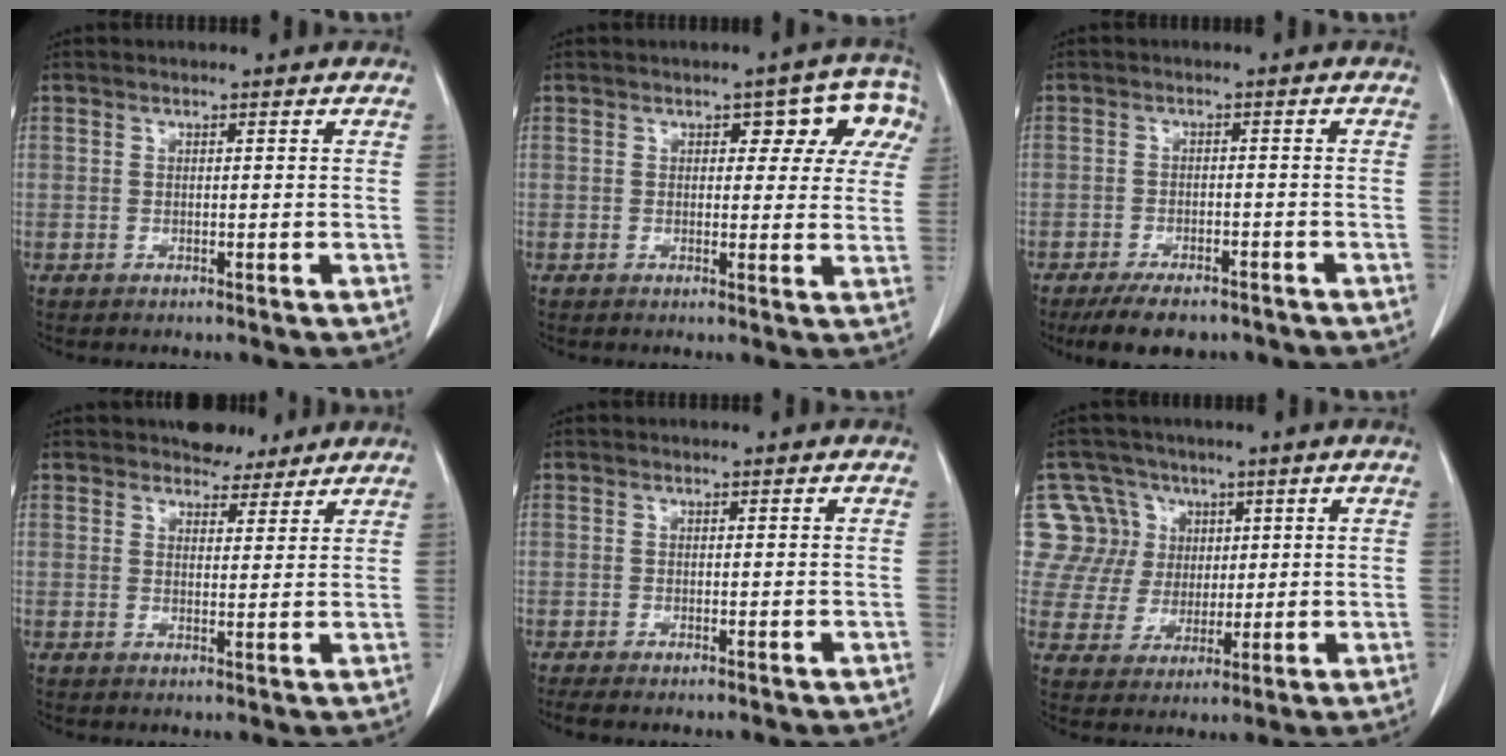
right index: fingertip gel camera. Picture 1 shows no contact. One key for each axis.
{"total": 7.2, "fx": 3.2, "fy": 3.9, "fz": 5.1, "tx": -0.042, "ty": 0.018, "tz": 0.028}
{"total": 7.0, "fx": -5.6, "fy": 2.6, "fz": 3.4, "tx": -0.051, "ty": -0.005, "tz": -0.084}
{"total": 3.9, "fx": 3.5, "fy": 1.8, "fz": 0.6, "tx": -0.004, "ty": -0.001, "tz": 0.049}
{"total": 2.4, "fx": -2.0, "fy": 0.3, "fz": 1.4, "tx": -0.013, "ty": -0.006, "tz": -0.026}
{"total": 11.4, "fx": 4.0, "fy": 10.7, "fz": 0.6, "tx": -0.018, "ty": 0.036, "tz": 0.088}